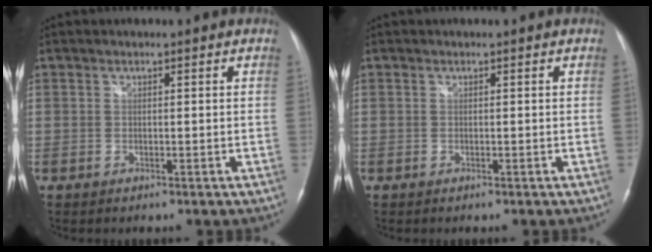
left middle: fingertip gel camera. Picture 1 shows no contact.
{"total": 0.0}